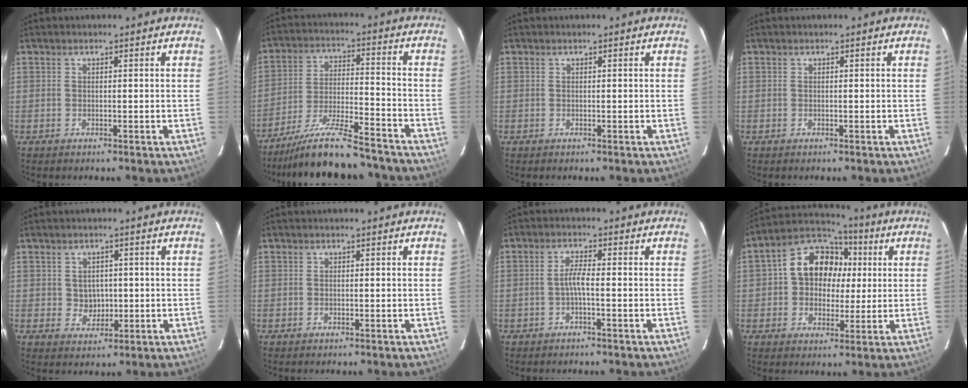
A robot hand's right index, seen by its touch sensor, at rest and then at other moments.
{"total": 17.2, "force": [-15.4, 1.8, 7.4], "torque": [-0.154, -0.030, -0.251]}
{"total": 0.0}
{"total": 0.0}
{"total": 3.2, "force": [0.2, 3.0, 1.2], "torque": [-0.019, 0.003, 0.010]}
{"total": 0.0}
{"total": 2.4, "force": [-0.9, 0.0, 2.2], "torque": [-0.043, 0.004, -0.019]}
{"total": 12.0, "force": [1.8, 10.1, 6.3], "torque": [-0.132, 0.043, 0.028]}